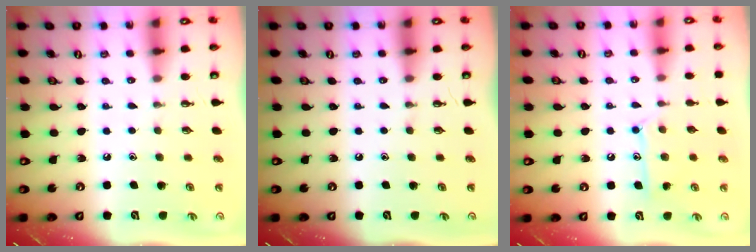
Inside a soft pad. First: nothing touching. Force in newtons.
{"total": 0.0}
{"total": 11.2, "press": 11.2, "slide": 0.6}